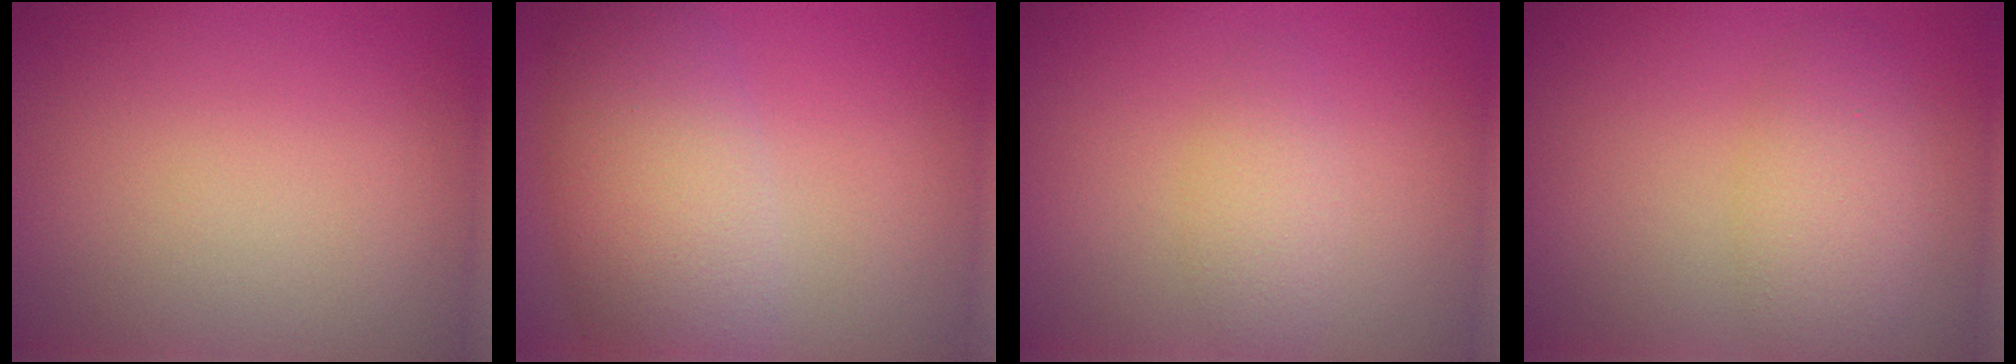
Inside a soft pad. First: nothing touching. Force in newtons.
{"total": 7.2, "press": 7.2, "slide": 0.4}
{"total": 2.3, "press": 2.3, "slide": 0.1}
{"total": 3.6, "press": 3.6, "slide": 0.1}